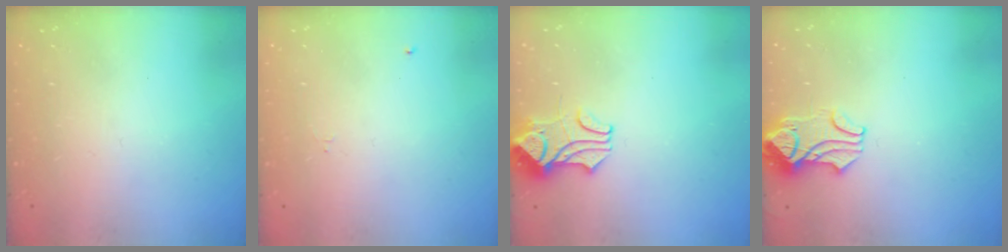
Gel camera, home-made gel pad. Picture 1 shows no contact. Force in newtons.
{"total": 0.6, "press": 0.5, "slide": 0.2}
{"total": 1.7, "press": 1.3, "slide": 1.1}
{"total": 1.2, "press": 0.6, "slide": 1.0}